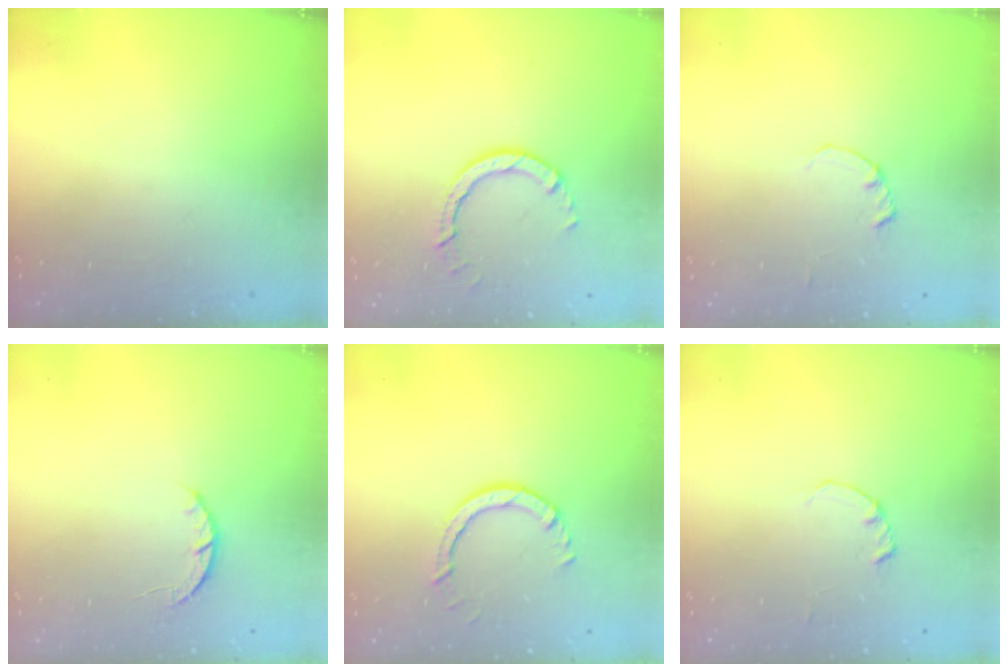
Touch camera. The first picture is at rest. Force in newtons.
{"total": 4.7, "press": 4.7, "slide": 0.3}
{"total": 0.0}
{"total": 2.6, "press": 2.5, "slide": 0.4}
{"total": 3.8, "press": 3.8, "slide": 0.5}
{"total": 0.0}